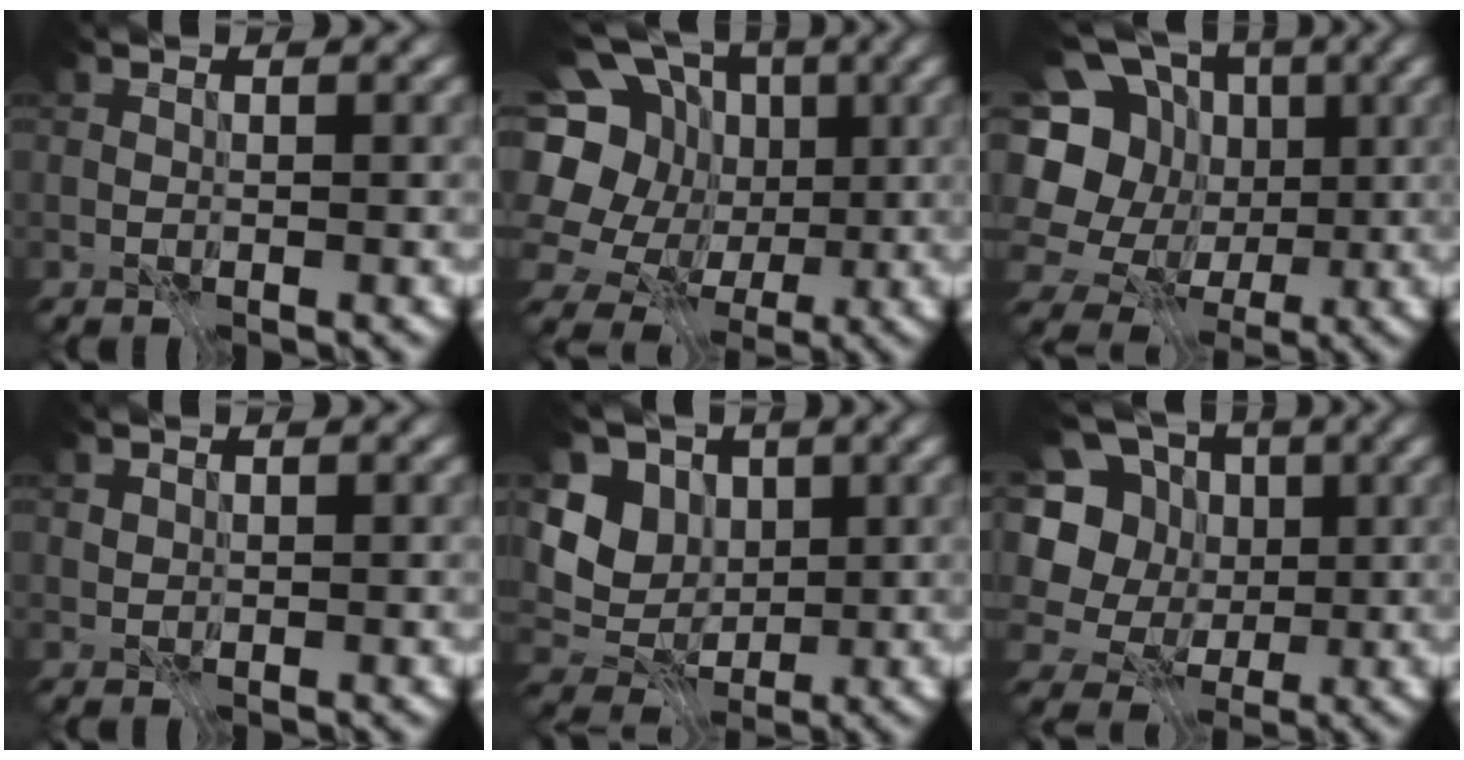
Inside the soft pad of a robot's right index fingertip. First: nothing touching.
{"total": 16.2, "force": [2.7, 14.1, 7.6], "torque": [-0.197, 0.033, 0.030]}
{"total": 14.2, "force": [1.1, 12.5, 6.7], "torque": [-0.171, 0.033, 0.004]}
{"total": 0.7, "force": [0.4, 0.5, 0.1], "torque": [-0.002, 0.000, 0.010]}
{"total": 6.3, "force": [2.3, 5.3, 2.6], "torque": [-0.063, -0.002, 0.026]}
{"total": 9.7, "force": [2.6, 8.1, 4.6], "torque": [-0.121, 0.029, 0.016]}